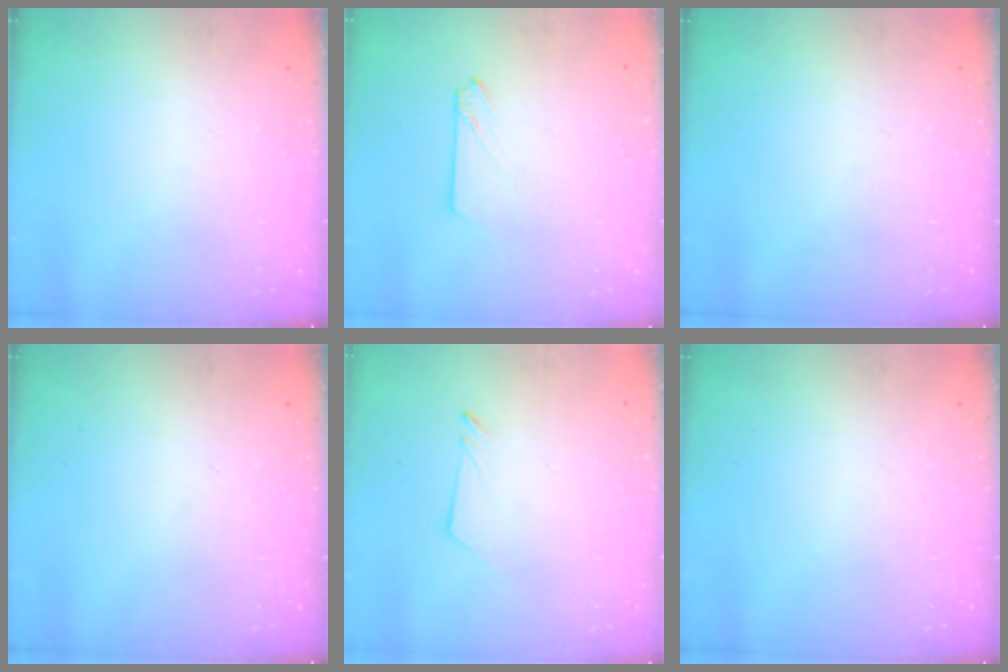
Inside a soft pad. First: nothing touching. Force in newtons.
{"total": 2.6, "press": 2.6, "slide": 0.3}
{"total": 0.0}
{"total": 0.0}
{"total": 2.6, "press": 2.6, "slide": 0.3}
{"total": 0.0}